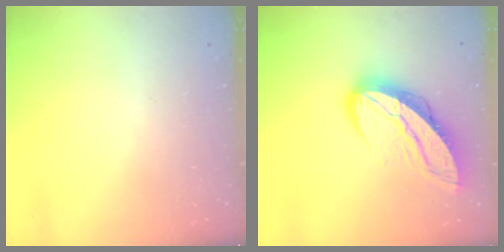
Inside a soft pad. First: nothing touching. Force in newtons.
{"total": 13.6, "press": 13.5, "slide": 1.2}